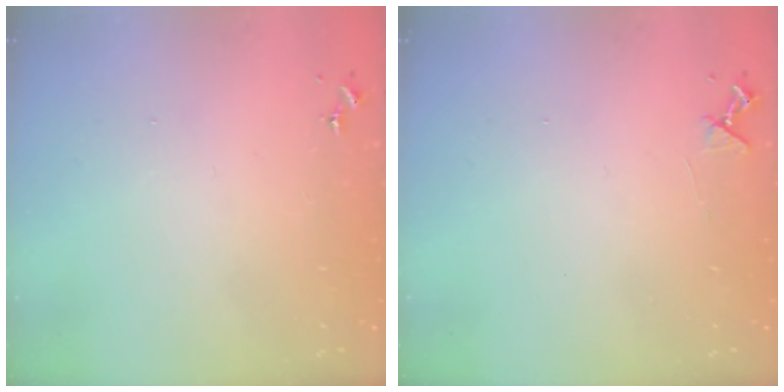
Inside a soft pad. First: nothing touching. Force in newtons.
{"total": 4.2, "press": 4.1, "slide": 0.5}